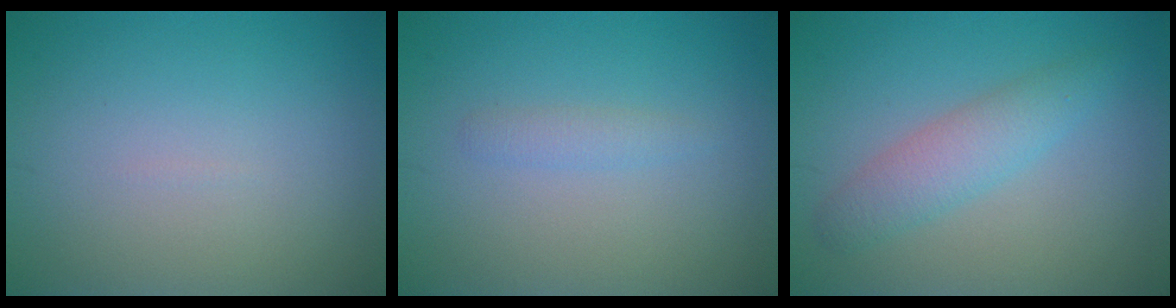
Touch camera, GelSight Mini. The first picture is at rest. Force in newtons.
{"total": 1.1, "press": 1.1, "slide": 0.1}
{"total": 3.1, "press": 3.1, "slide": 0.1}